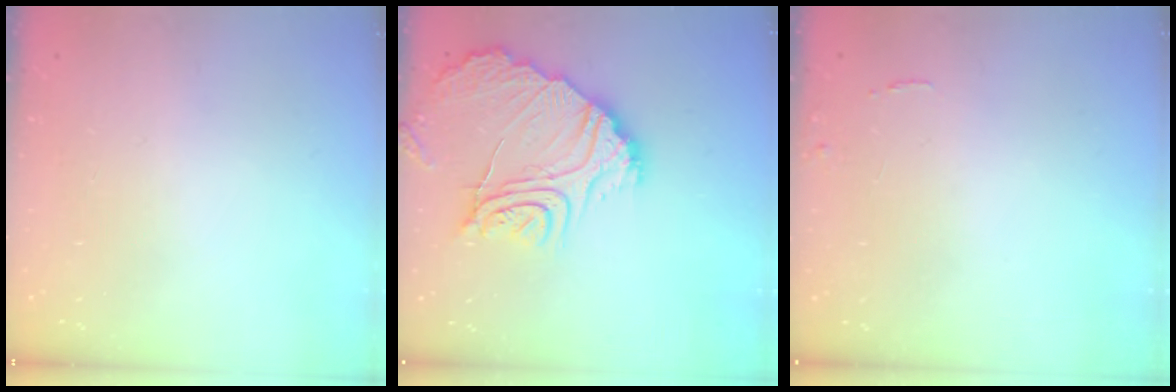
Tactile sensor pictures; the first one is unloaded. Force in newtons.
{"total": 16.3, "press": 16.2, "slide": 1.7}
{"total": 6.0, "press": 6.0, "slide": 0.4}